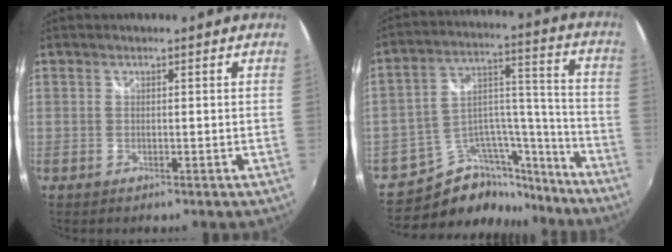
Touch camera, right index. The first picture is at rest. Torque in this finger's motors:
{"motor_torque": [-1.21, -0.09, -0.64, -0.21]}